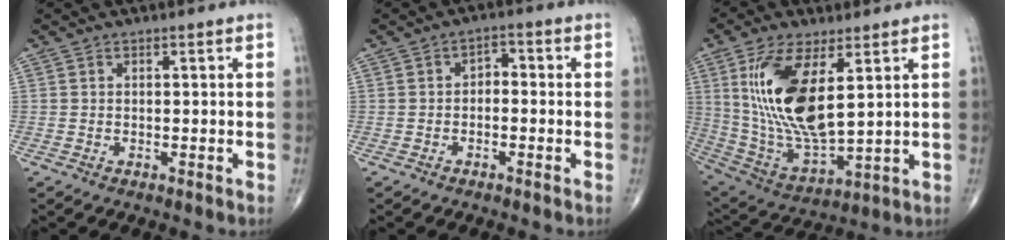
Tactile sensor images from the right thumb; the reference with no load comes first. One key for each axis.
{"total": 2.6, "fx": -0.5, "fy": 1.8, "fz": 1.8, "tx": -0.016, "ty": 0.018, "tz": -0.018}
{"total": 18.7, "fx": 5.2, "fy": 7.8, "fz": 16.2, "tx": -0.324, "ty": -0.027, "tz": 0.112}